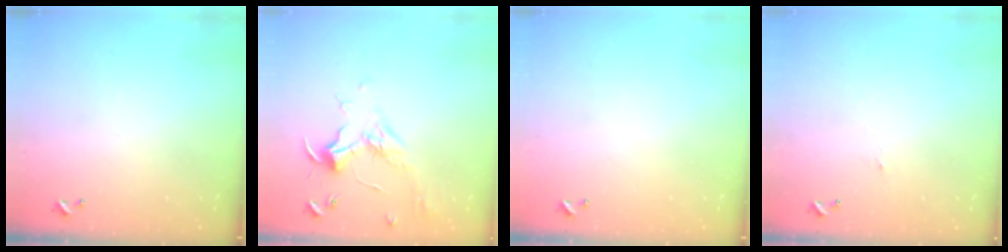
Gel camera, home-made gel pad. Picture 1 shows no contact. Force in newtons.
{"total": 1.8, "press": 1.6, "slide": 0.8}
{"total": 0.0}
{"total": 0.8, "press": 0.7, "slide": 0.5}